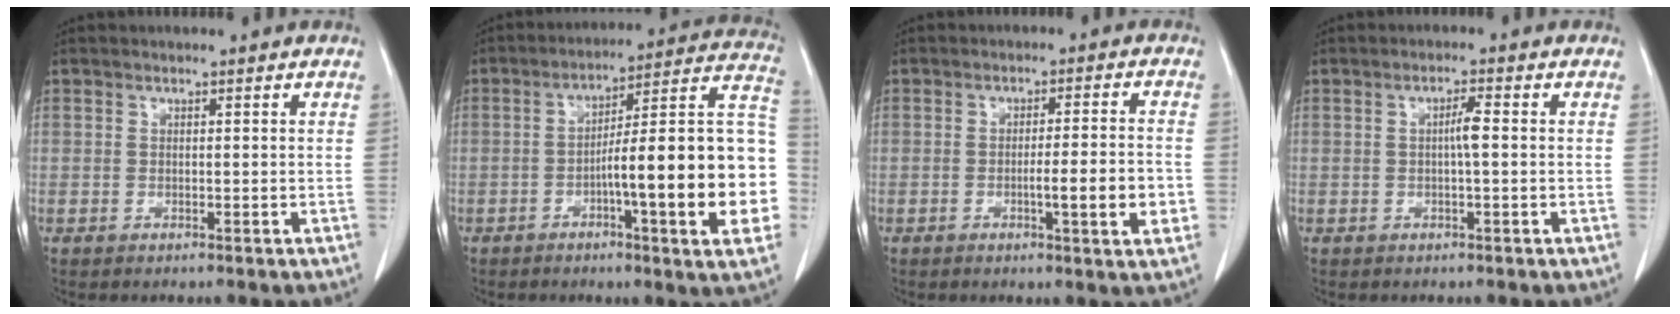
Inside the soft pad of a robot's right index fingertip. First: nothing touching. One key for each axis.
{"total": 21.8, "fx": -4.3, "fy": 2.2, "fz": 21.2, "tx": -0.208, "ty": 0.031, "tz": -0.055}
{"total": 7.3, "fx": -2.0, "fy": 0.2, "fz": 7.0, "tx": -0.095, "ty": -0.004, "tz": -0.027}
{"total": 2.4, "fx": 0.0, "fy": 0.0, "fz": 2.4, "tx": -0.043, "ty": 0.002, "tz": 0.000}